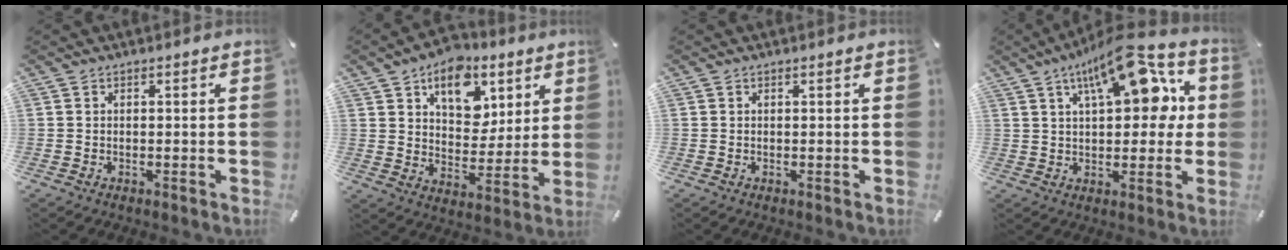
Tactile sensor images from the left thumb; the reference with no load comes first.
{"total": 13.2, "force": [7.3, 9.1, 6.2], "torque": [-0.090, -0.037, 0.131]}
{"total": 0.0}
{"total": 16.9, "force": [8.1, 7.6, 12.7], "torque": [-0.188, -0.026, 0.133]}